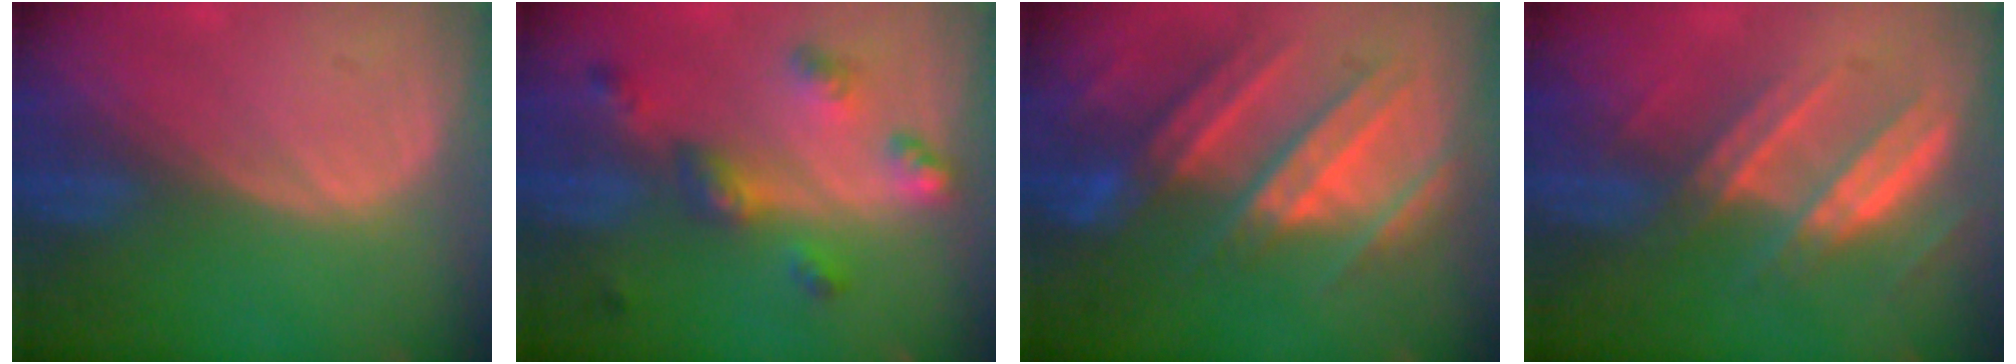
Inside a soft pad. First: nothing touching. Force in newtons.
{"total": 6.7, "press": 5.9, "slide": 3.3}
{"total": 9.9, "press": 9.5, "slide": 2.8}
{"total": 7.9, "press": 7.0, "slide": 3.7}